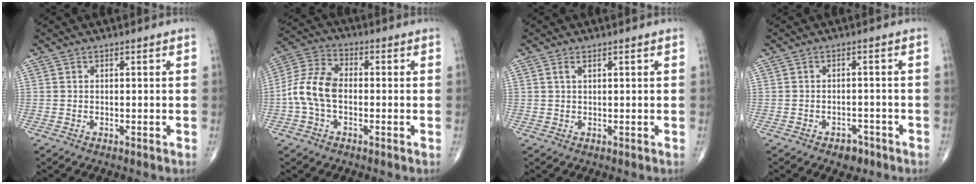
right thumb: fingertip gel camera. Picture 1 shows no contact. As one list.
[{"total": 9.4, "force": [-1.5, 5.8, 7.3], "torque": [-0.151, 0.030, -0.039]}, {"total": 1.3, "force": [0.7, 0.5, 0.9], "torque": [-0.023, 0.005, 0.014]}, {"total": 3.3, "force": [-2.1, 2.1, 1.4], "torque": [-0.009, 0.015, -0.025]}]